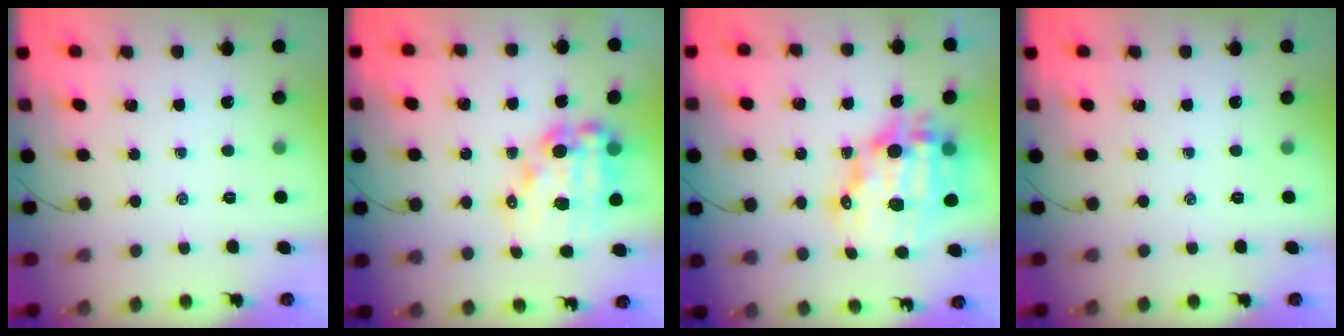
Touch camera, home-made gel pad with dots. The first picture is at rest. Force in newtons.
{"total": 13.6, "press": 13.2, "slide": 3.3}
{"total": 17.9, "press": 17.4, "slide": 4.1}
{"total": 0.0}